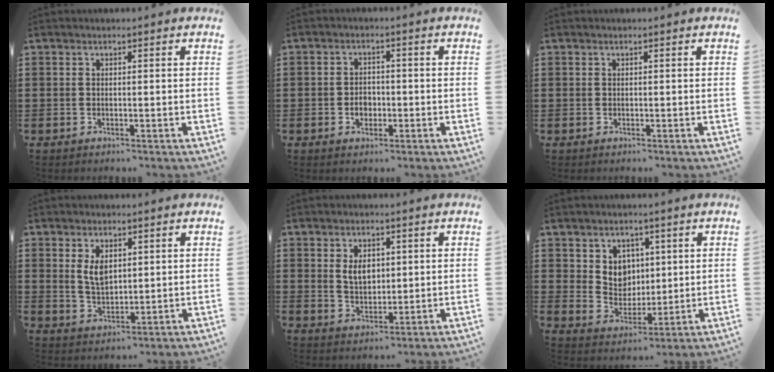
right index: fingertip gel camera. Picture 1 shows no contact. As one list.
[{"total": 2.6, "force": [-0.7, 2.0, 1.6], "torque": [-0.026, 0.000, -0.017]}, {"total": 0.0}, {"total": 4.4, "force": [1.7, 2.5, 3.2], "torque": [-0.062, 0.005, 0.028]}, {"total": 4.2, "force": [1.2, 2.8, 2.9], "torque": [-0.058, 0.008, 0.018]}, {"total": 5.6, "force": [2.4, 4.9, 1.3], "torque": [-0.035, 0.000, 0.041]}]